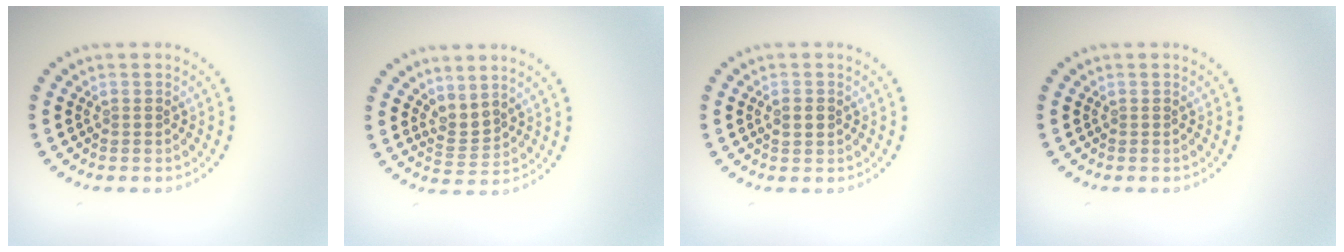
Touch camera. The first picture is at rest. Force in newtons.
{"total": 2.0, "press": 1.4, "slide": 1.4}
{"total": 1.2, "press": 1.2, "slide": 0.1}
{"total": 0.0}